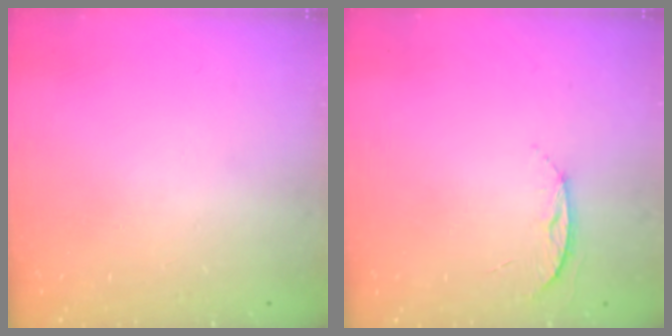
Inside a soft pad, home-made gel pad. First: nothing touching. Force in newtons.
{"total": 5.8, "press": 5.8, "slide": 0.6}